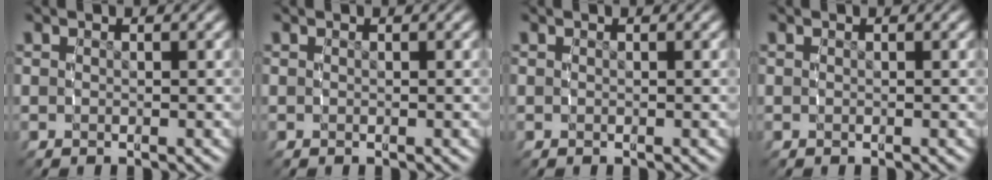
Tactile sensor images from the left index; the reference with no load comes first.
{"total": 0.0}
{"total": 0.0}
{"total": 0.0}